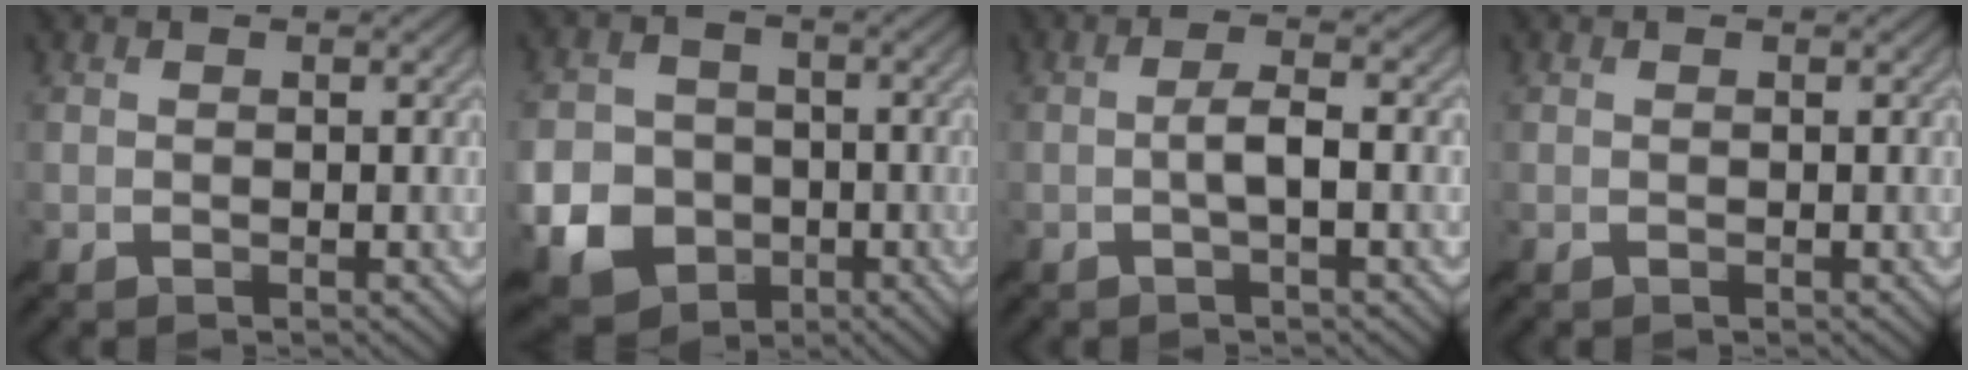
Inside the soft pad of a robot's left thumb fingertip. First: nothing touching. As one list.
[{"total": 11.1, "force": [-4.0, 9.1, 4.9], "torque": [-0.153, -0.048, -0.090]}, {"total": 3.3, "force": [-0.6, 0.4, 3.2], "torque": [-0.059, 0.009, -0.023]}, {"total": 0.0}]